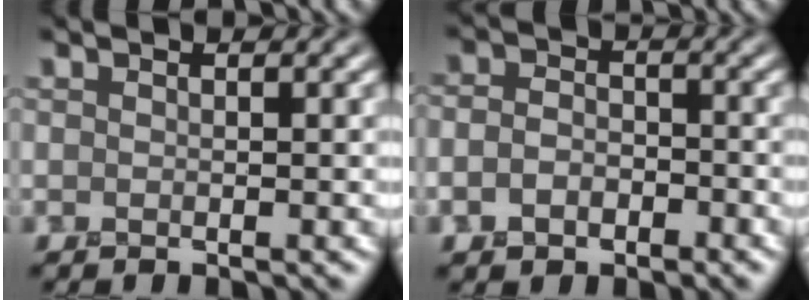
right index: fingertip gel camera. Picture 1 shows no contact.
{"total": 2.9, "force": [-1.2, 2.1, 1.5], "torque": [-0.027, 0.000, -0.030]}